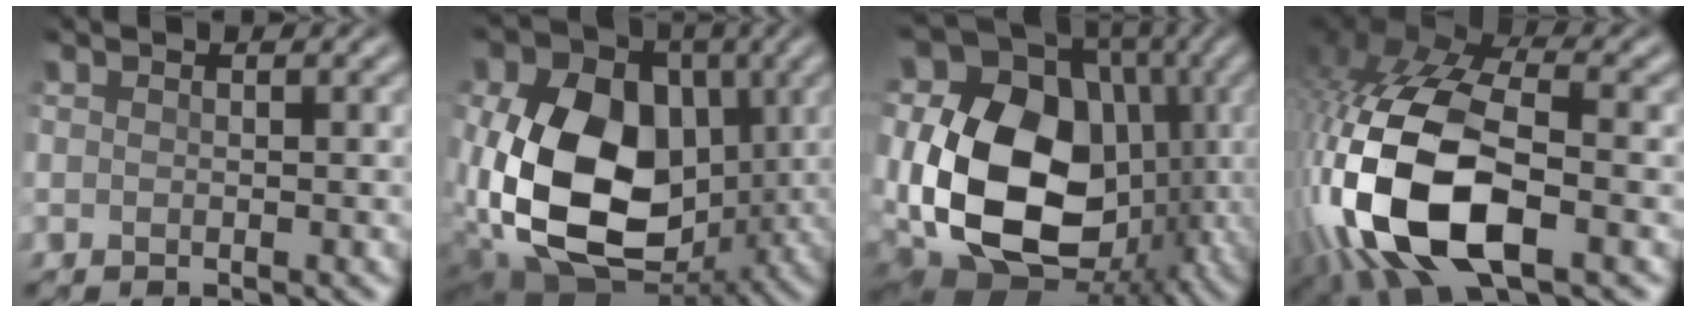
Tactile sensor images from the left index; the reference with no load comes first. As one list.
[{"total": 20.2, "force": [-0.1, 15.5, 12.9], "torque": [-0.273, -0.017, -0.012]}, {"total": 20.2, "force": [0.7, 15.5, 12.9], "torque": [-0.272, -0.012, 0.020]}, {"total": 15.1, "force": [-4.7, 7.5, 12.2], "torque": [-0.274, -0.013, -0.080]}]